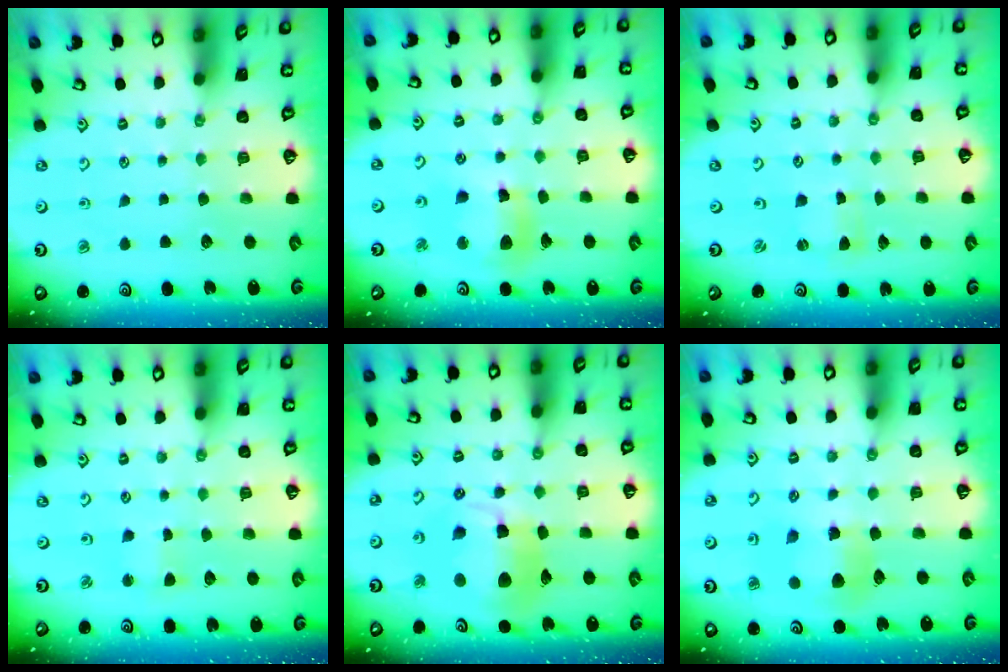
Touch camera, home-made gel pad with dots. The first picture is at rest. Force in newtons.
{"total": 11.1, "press": 10.9, "slide": 2.4}
{"total": 0.0}
{"total": 2.4, "press": 2.4, "slide": 0.3}
{"total": 17.6, "press": 17.5, "slide": 2.3}
{"total": 7.8, "press": 7.7, "slide": 0.9}